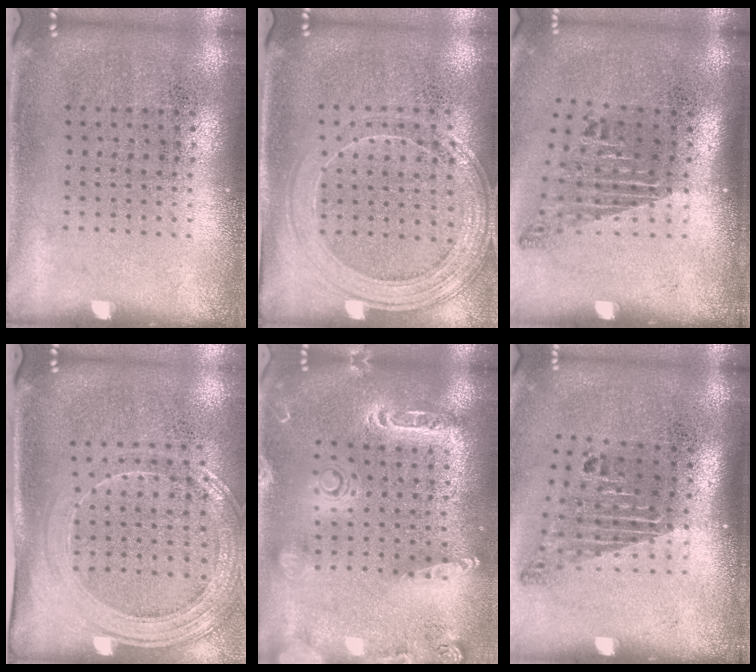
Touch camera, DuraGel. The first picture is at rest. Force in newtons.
{"total": 1.5, "press": 1.4, "slide": 0.3}
{"total": 1.8, "press": 1.2, "slide": 1.4}
{"total": 1.9, "press": 1.7, "slide": 1.0}
{"total": 2.0, "press": 1.9, "slide": 0.6}
{"total": 1.8, "press": 1.2, "slide": 1.4}